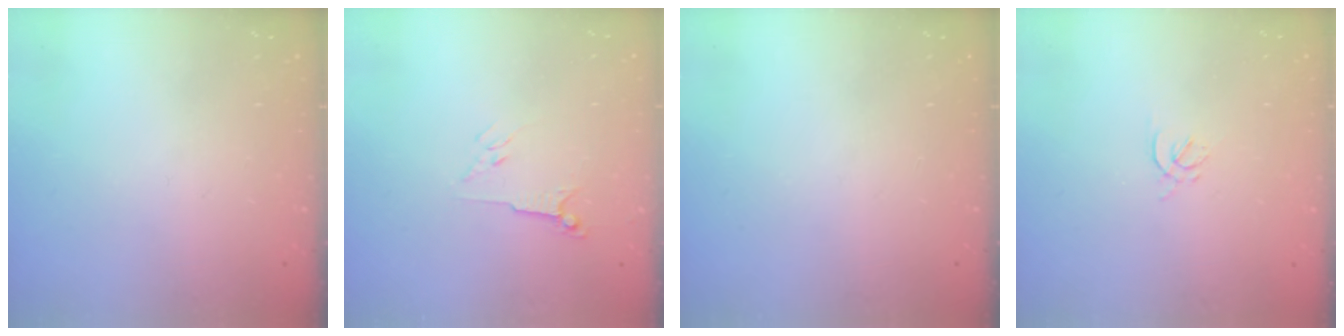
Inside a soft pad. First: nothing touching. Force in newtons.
{"total": 3.5, "press": 3.5, "slide": 0.7}
{"total": 0.0}
{"total": 1.7, "press": 1.6, "slide": 0.6}